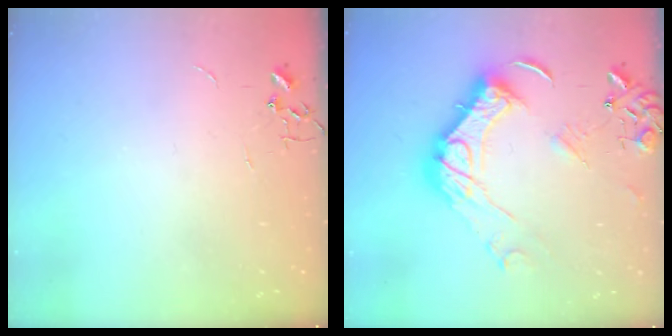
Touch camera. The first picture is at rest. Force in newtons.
{"total": 18.6, "press": 18.5, "slide": 1.9}